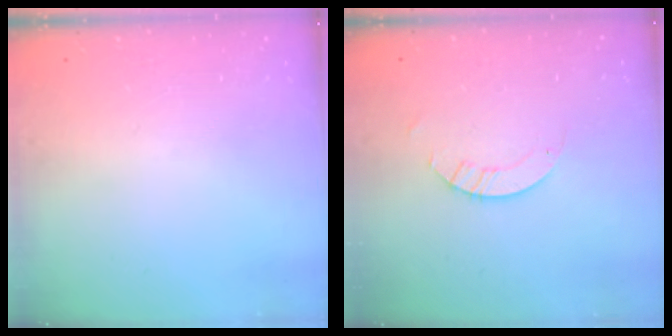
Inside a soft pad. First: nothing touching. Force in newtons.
{"total": 2.9, "press": 2.9, "slide": 0.3}